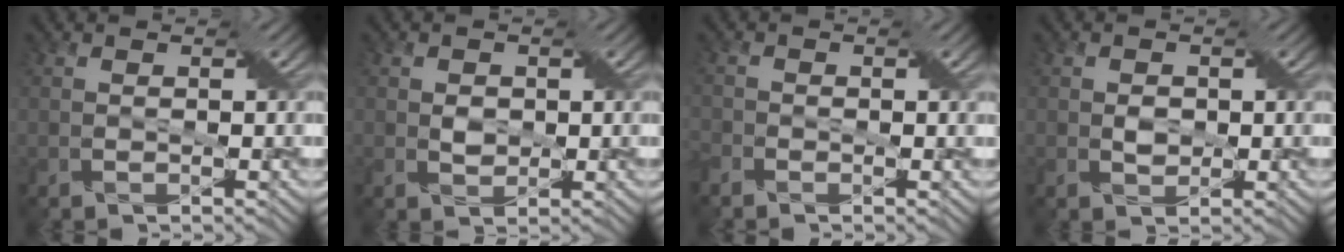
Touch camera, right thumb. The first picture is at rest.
{"total": 1.7, "force": [0.2, 1.5, 0.9], "torque": [-0.023, -0.003, 0.002]}
{"total": 1.7, "force": [-1.2, 0.9, 0.9], "torque": [-0.024, -0.004, -0.033]}
{"total": 1.6, "force": [0.0, 1.4, 0.9], "torque": [-0.023, -0.003, -0.001]}